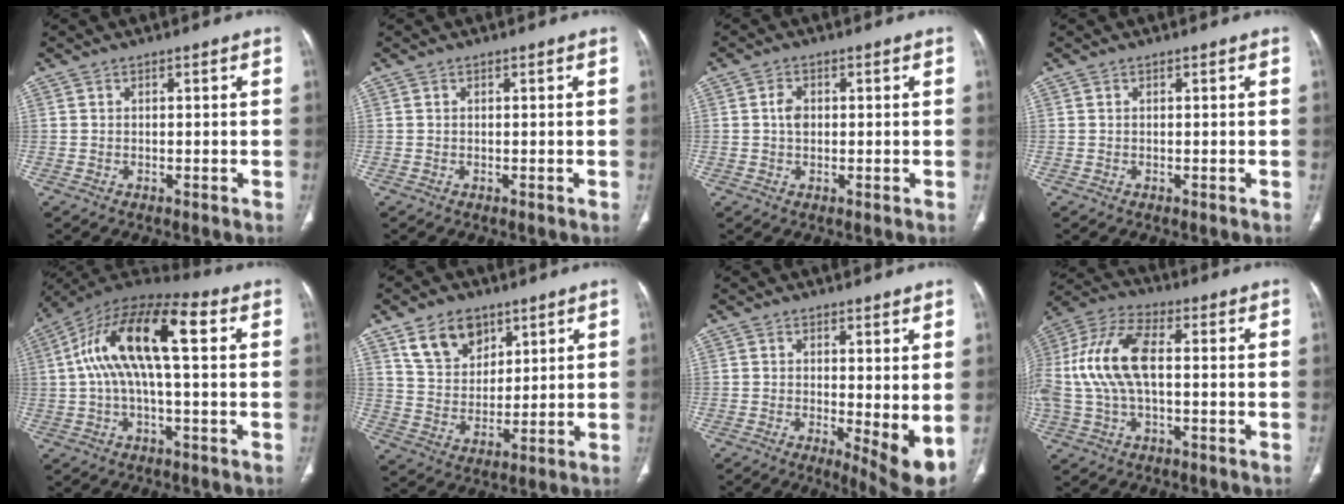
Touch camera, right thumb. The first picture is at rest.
{"total": 0.0}
{"total": 2.6, "force": [0.2, 1.8, 1.8], "torque": [-0.031, 0.004, 0.002]}
{"total": 0.0}
{"total": 17.2, "force": [2.9, 6.2, 15.7], "torque": [-0.300, 0.045, 0.041]}
{"total": 10.2, "force": [6.1, 6.8, 4.6], "torque": [-0.056, -0.032, 0.117]}
{"total": 7.4, "force": [0.1, 2.3, 7.0], "torque": [-0.099, -0.020, 0.009]}
{"total": 15.6, "force": [0.6, 7.5, 13.6], "torque": [-0.308, 0.035, 0.012]}